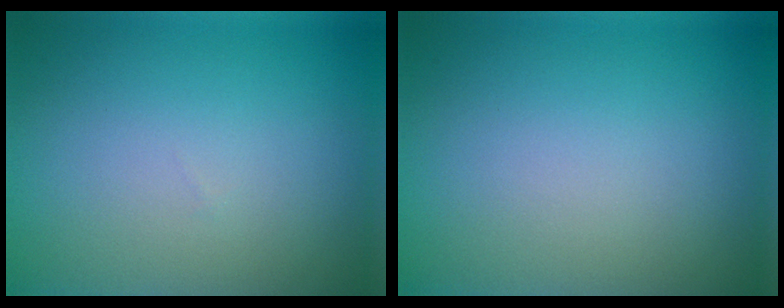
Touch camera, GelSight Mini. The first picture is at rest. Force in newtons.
{"total": 0.0}